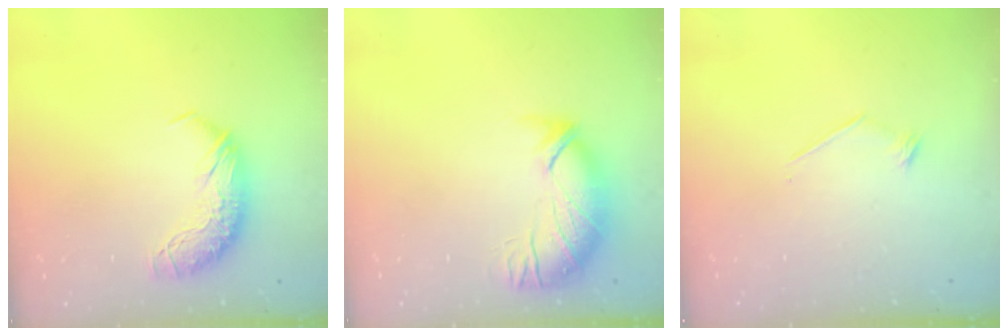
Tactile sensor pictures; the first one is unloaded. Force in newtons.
{"total": 3.0, "press": 1.6, "slide": 2.6}
{"total": 8.0, "press": 8.0, "slide": 0.5}